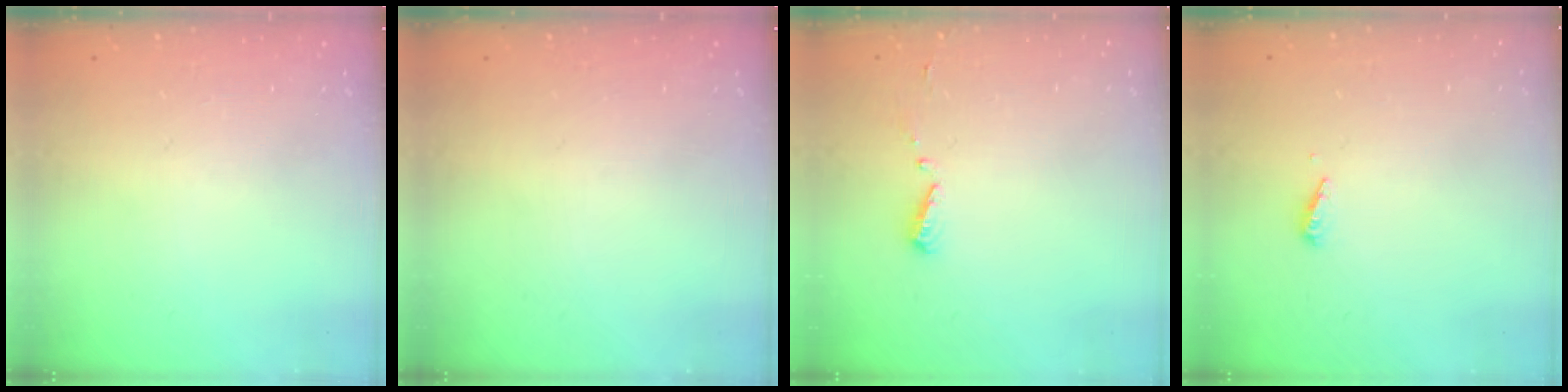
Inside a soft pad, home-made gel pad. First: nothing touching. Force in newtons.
{"total": 0.0}
{"total": 4.7, "press": 4.7, "slide": 0.4}
{"total": 2.8, "press": 2.8, "slide": 0.2}